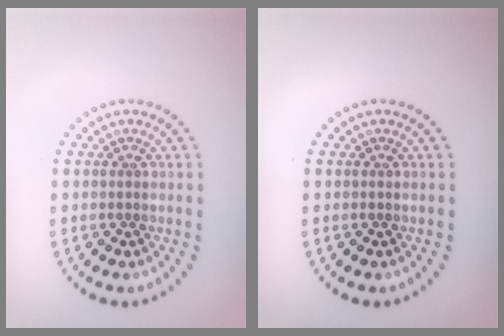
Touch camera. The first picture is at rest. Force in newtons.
{"total": 0.0}